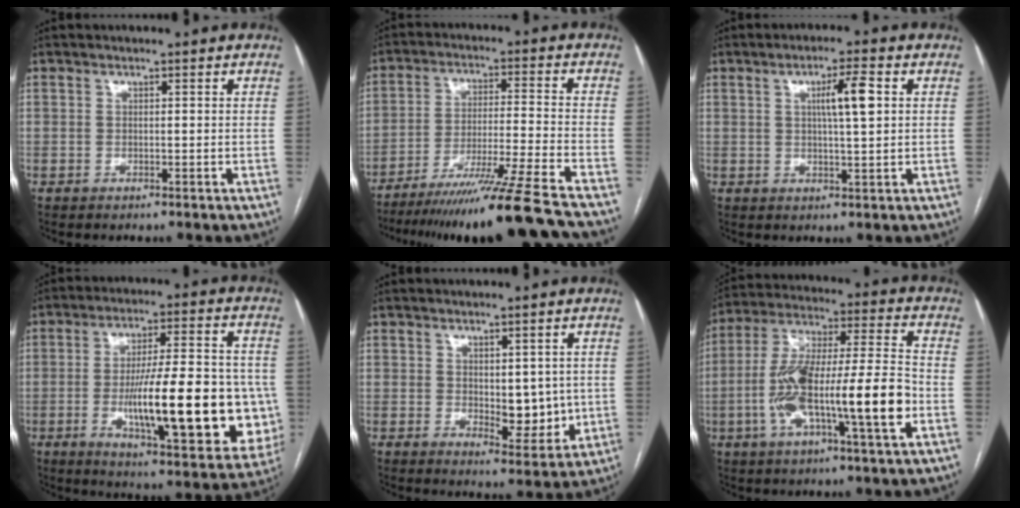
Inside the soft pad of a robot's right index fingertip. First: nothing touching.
{"total": 20.9, "force": [-17.8, -2.9, 10.5], "torque": [-0.139, -0.048, -0.280]}
{"total": 5.6, "force": [1.4, 0.3, 5.4], "torque": [-0.092, 0.004, 0.023]}
{"total": 23.7, "force": [-4.1, 4.9, 22.8], "torque": [-0.291, 0.002, -0.046]}
{"total": 6.7, "force": [0.0, 3.2, 5.8], "torque": [-0.074, -0.009, 0.012]}
{"total": 18.9, "force": [-4.8, 1.9, 18.2], "torque": [-0.336, 0.006, -0.080]}